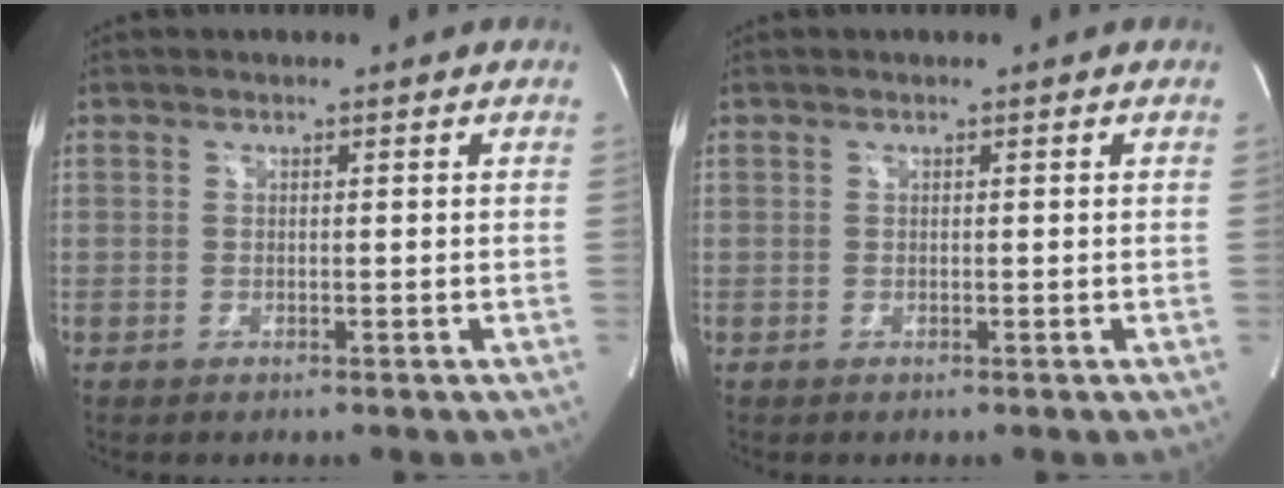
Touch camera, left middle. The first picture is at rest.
{"total": 0.0}